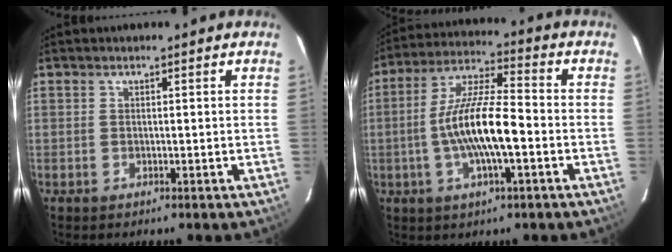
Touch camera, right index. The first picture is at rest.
{"total": 13.2, "force": [-3.0, 2.8, 12.6], "torque": [-0.244, 0.005, -0.060]}